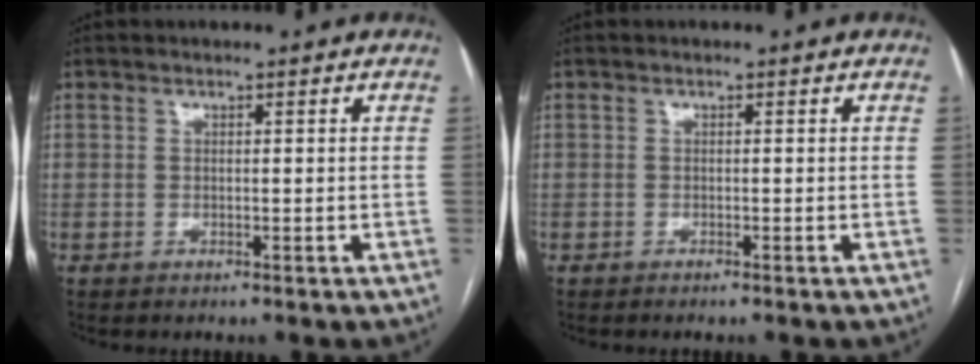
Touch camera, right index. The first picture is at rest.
{"total": 0.6, "force": [-0.5, -0.1, 0.4], "torque": [-0.006, 0.000, -0.009]}